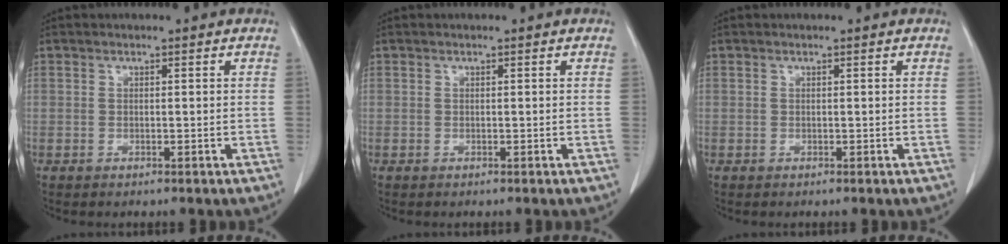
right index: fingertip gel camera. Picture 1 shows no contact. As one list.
[{"total": 0.0}, {"total": 0.0}]